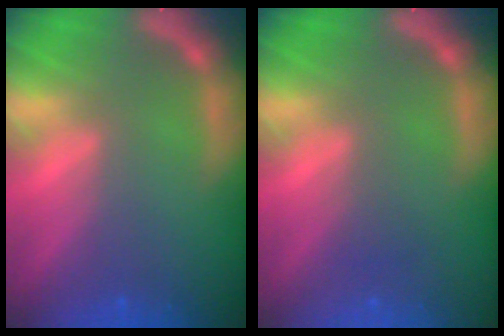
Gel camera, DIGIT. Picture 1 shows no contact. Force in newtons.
{"total": 1.0}